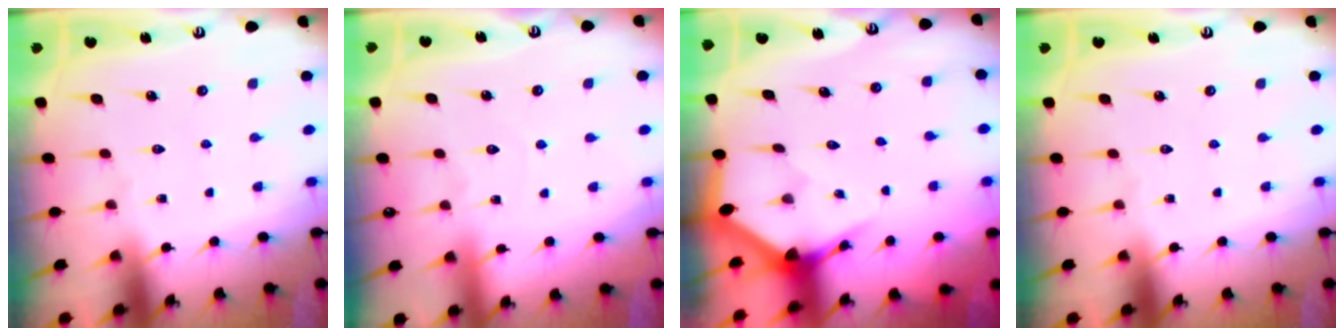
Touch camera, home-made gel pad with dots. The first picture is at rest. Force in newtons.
{"total": 2.8, "press": 2.8, "slide": 0.4}
{"total": 3.3, "press": 3.3, "slide": 0.1}
{"total": 0.0}